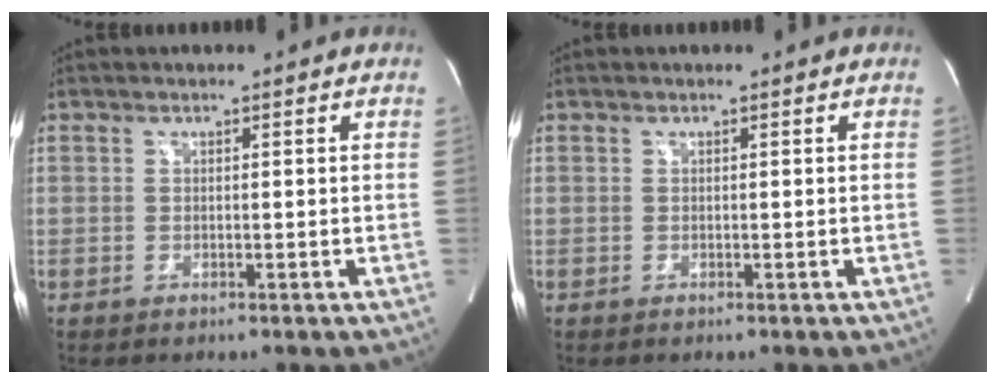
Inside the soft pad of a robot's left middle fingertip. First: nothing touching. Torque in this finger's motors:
{"motor_torque": [-0.01, 0.00, 0.03, 0.00]}